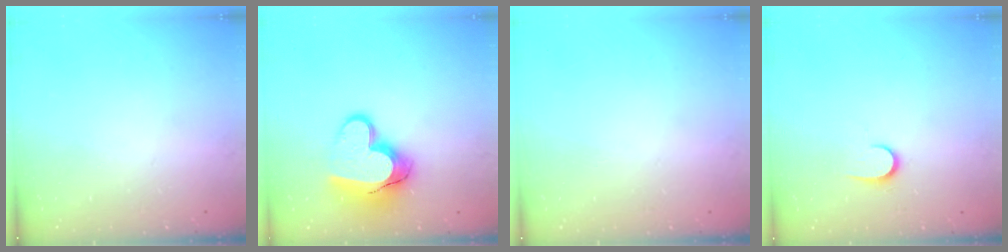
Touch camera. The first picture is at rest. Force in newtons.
{"total": 16.2, "press": 16.2, "slide": 1.3}
{"total": 0.8, "press": 0.8, "slide": 0.1}
{"total": 6.7, "press": 6.6, "slide": 0.7}